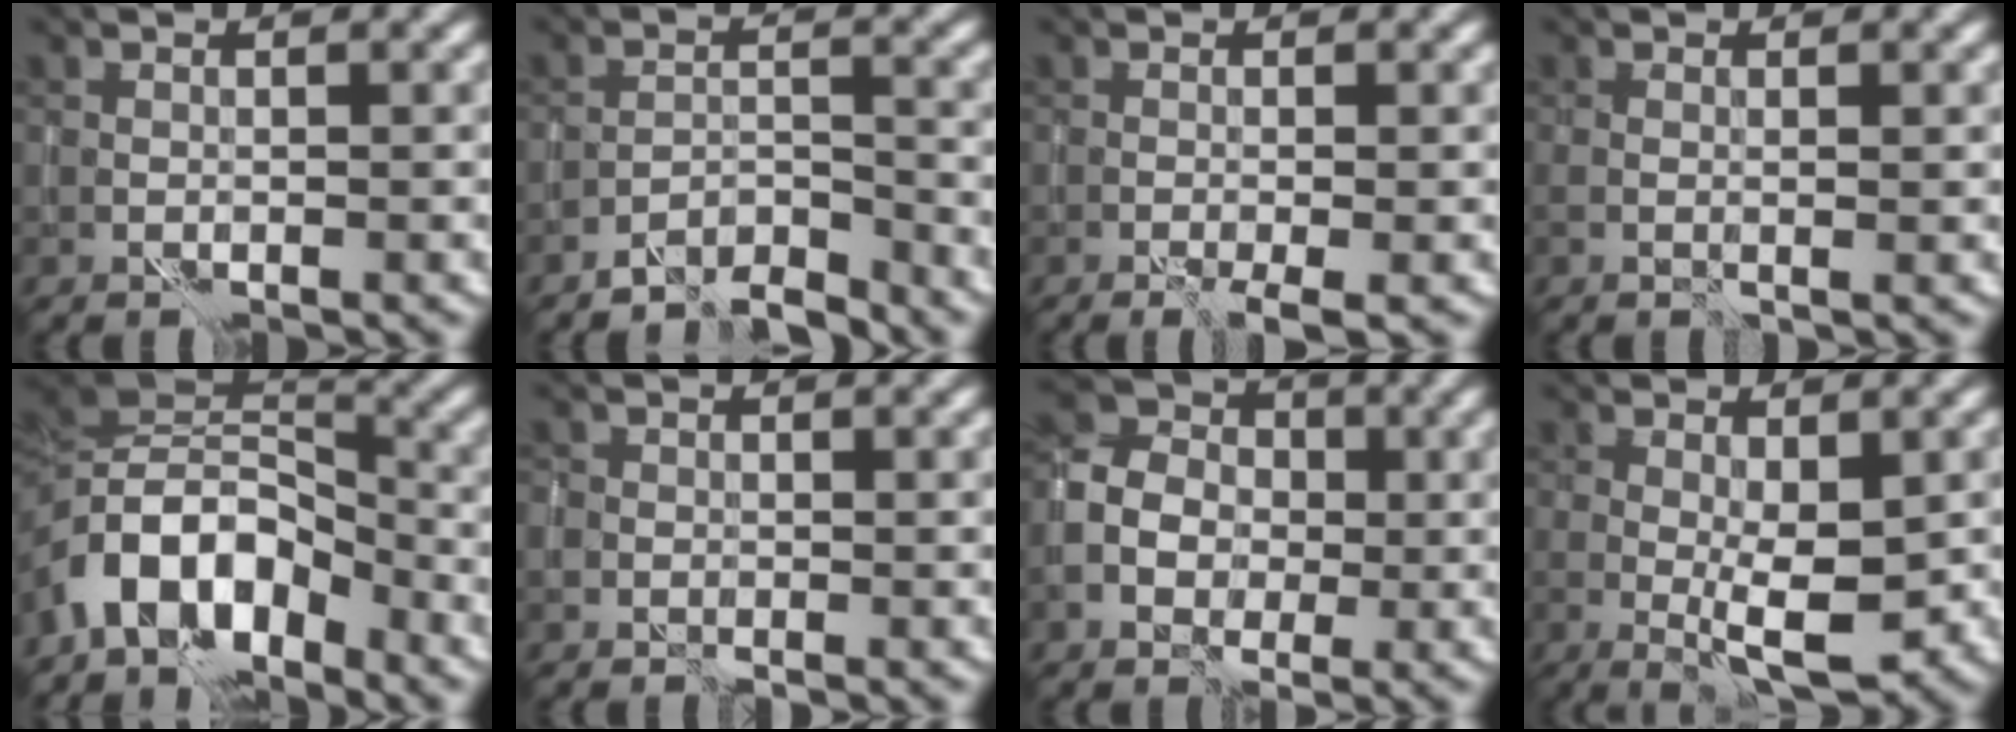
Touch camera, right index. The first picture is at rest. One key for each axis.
{"total": 4.3, "fx": -4.1, "fy": 0.7, "fz": 1.2, "tx": -0.019, "ty": 0.004, "tz": -0.077}
{"total": 1.9, "fx": -1.1, "fy": 0.2, "fz": 1.5, "tx": -0.030, "ty": 0.000, "tz": -0.022}
{"total": 1.2, "fx": 0.1, "fy": 0.2, "fz": 1.2, "tx": -0.017, "ty": 0.000, "tz": 0.001}
{"total": 9.4, "fx": -4.7, "fy": 5.3, "fz": 6.2, "tx": -0.103, "ty": 0.016, "tz": -0.100}
{"total": 1.6, "fx": -0.9, "fy": 1.3, "fz": 0.4, "tx": -0.005, "ty": -0.002, "tz": -0.019}
{"total": 6.3, "fx": -1.2, "fy": 5.2, "fz": 3.3, "tx": -0.064, "ty": 0.002, "tz": -0.033}
{"total": 5.0, "fx": -0.4, "fy": 2.1, "fz": 4.5, "tx": -0.078, "ty": -0.009, "tz": -0.002}